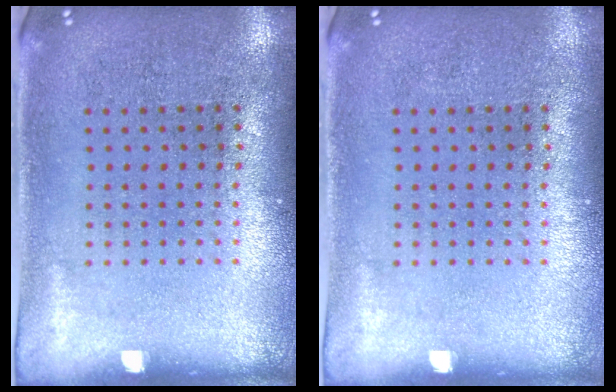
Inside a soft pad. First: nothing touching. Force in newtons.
{"total": 0.0}